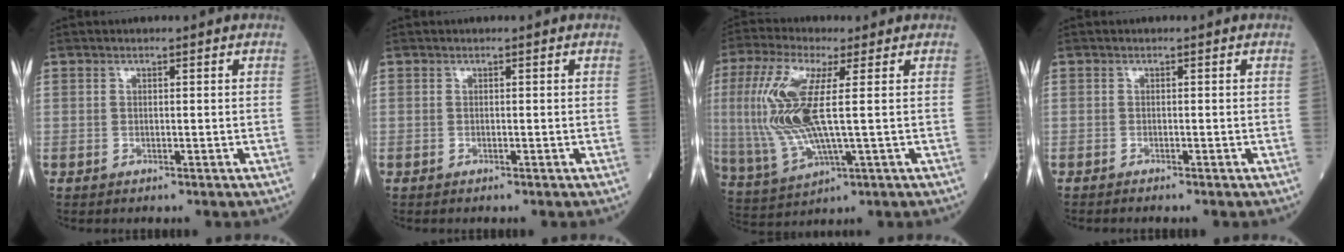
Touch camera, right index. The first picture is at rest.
{"total": 0.0}
{"total": 12.8, "force": [1.3, 2.6, 12.5], "torque": [-0.298, 0.003, 0.027]}
{"total": 0.6, "force": [-0.6, -0.2, 0.3], "torque": [-0.005, 0.000, -0.011]}